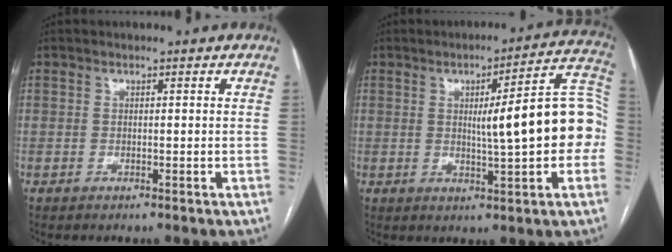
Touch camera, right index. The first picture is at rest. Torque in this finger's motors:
{"motor_torque": [0.72, 0.19, 0.72, 0.13]}